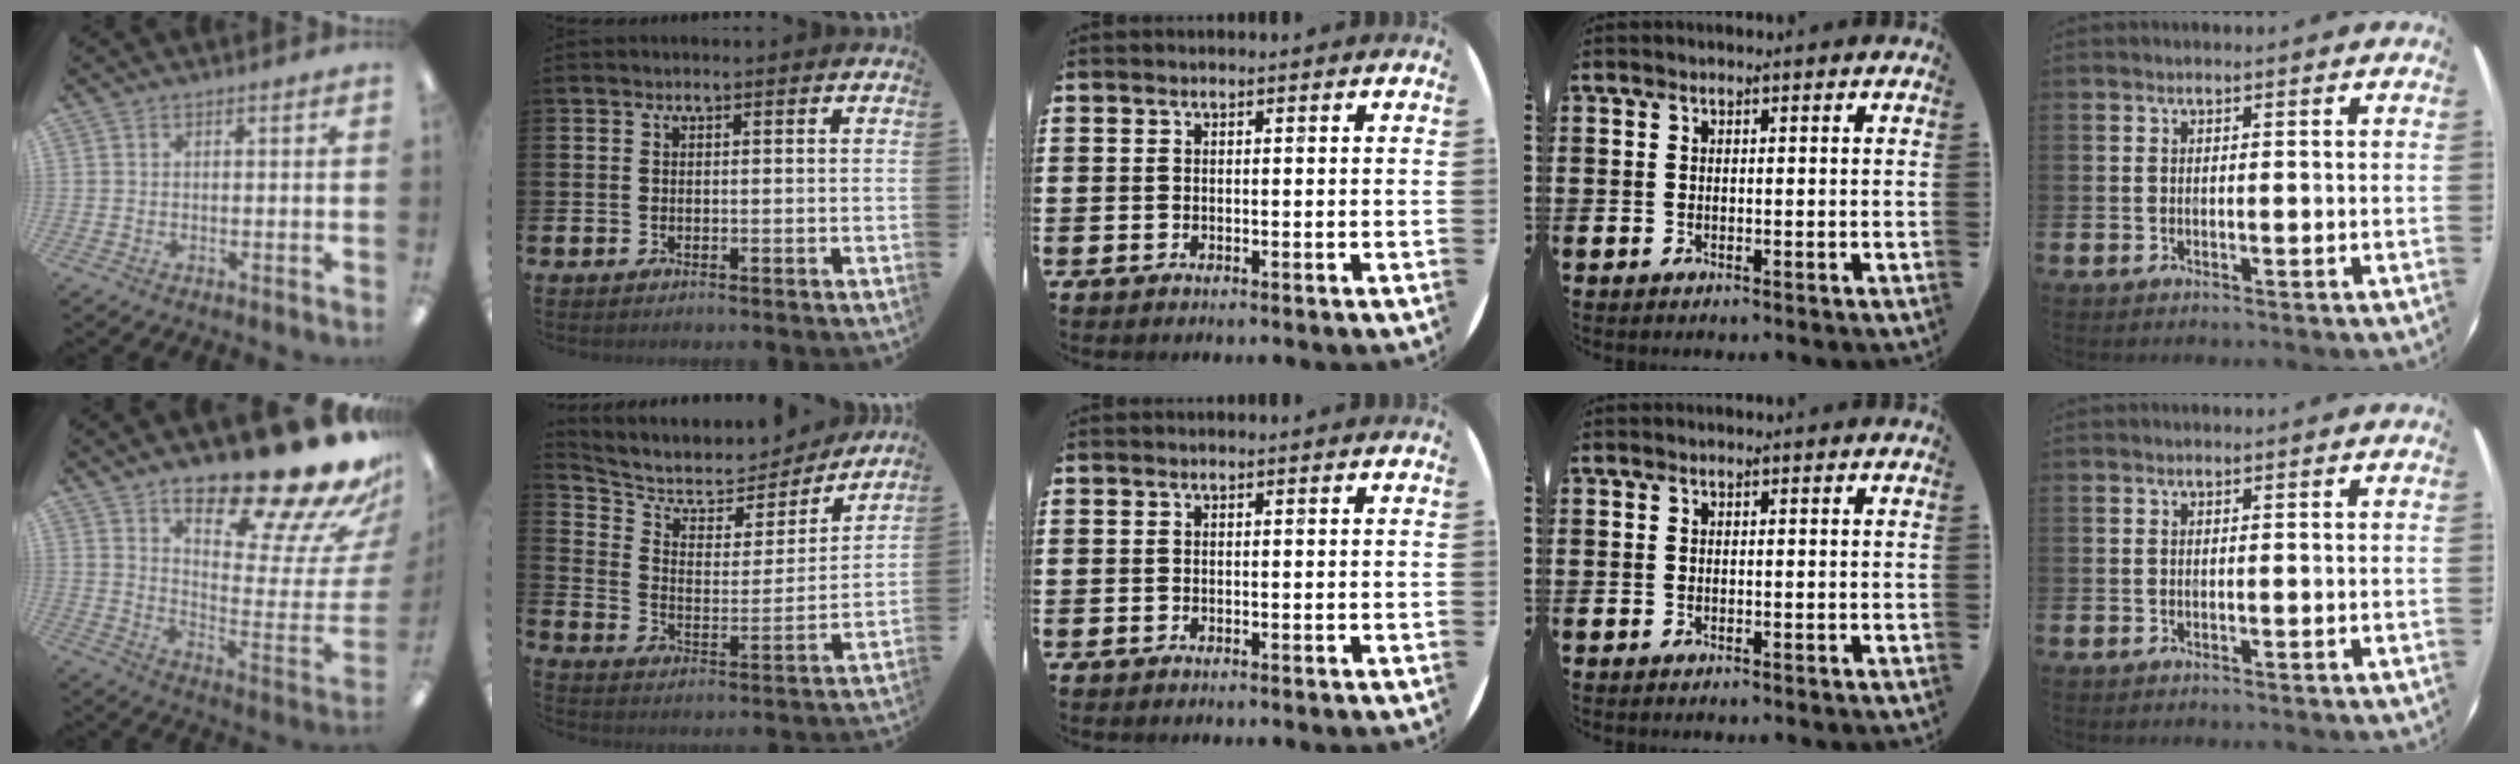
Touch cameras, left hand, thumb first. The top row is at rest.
{"thumb": {"total": 23.8, "force": [19.4, 5.1, 12.9], "torque": [-0.164, -0.151, 0.306]}, "index": {"total": 6.8, "force": [6.0, 2.9, 1.5], "torque": [-0.063, -0.050, 0.098]}}